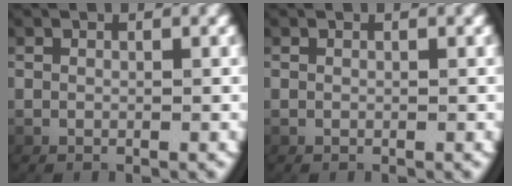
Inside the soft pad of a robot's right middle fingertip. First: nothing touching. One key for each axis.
{"total": 0.0}